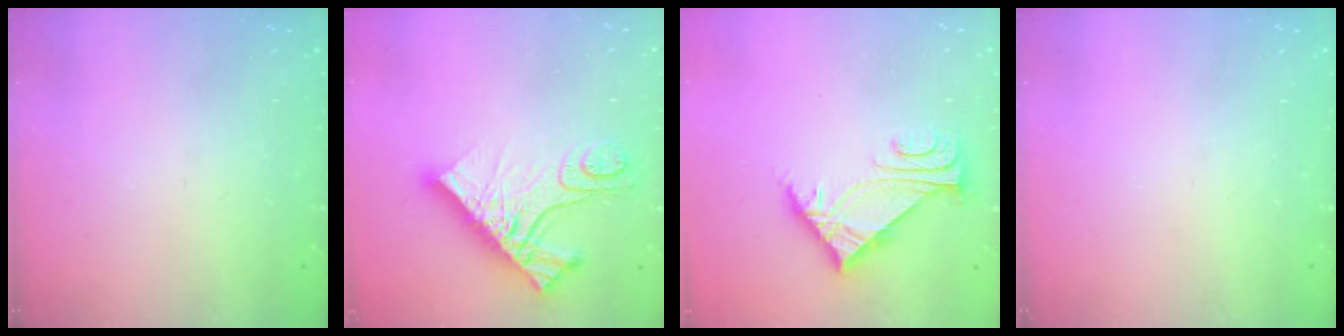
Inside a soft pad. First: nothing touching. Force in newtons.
{"total": 16.3, "press": 16.3, "slide": 1.4}
{"total": 6.0, "press": 6.0, "slide": 0.5}
{"total": 0.0}